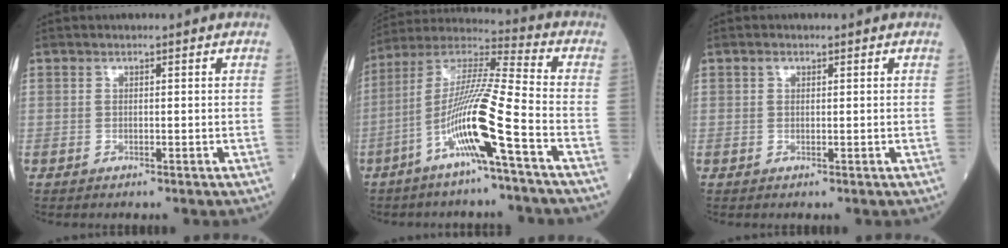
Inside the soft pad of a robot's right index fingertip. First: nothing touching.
{"total": 13.7, "force": [-5.6, -0.9, 12.5], "torque": [-0.247, 0.002, -0.113]}
{"total": 0.6, "force": [0.3, 0.4, 0.2], "torque": [-0.003, 0.002, 0.004]}